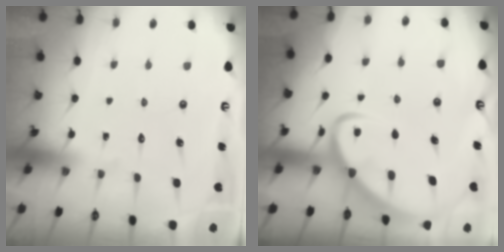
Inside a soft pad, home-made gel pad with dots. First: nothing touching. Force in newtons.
{"total": 5.8, "press": 5.8, "slide": 0.6}